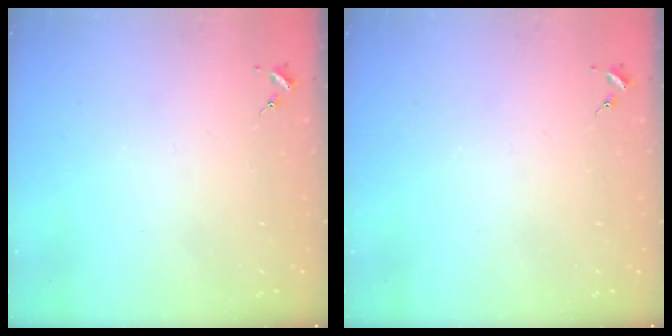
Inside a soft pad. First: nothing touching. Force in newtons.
{"total": 0.0}